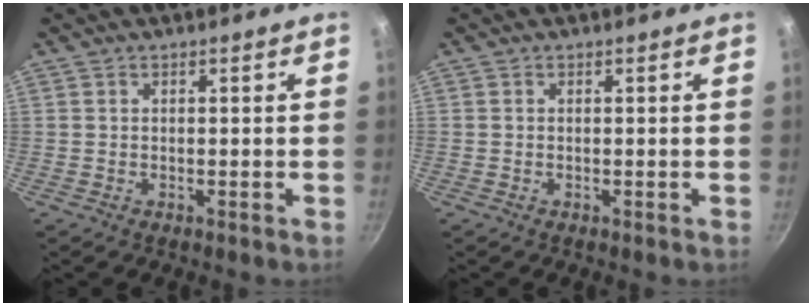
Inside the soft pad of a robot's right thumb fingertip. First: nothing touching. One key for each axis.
{"total": 0.0}